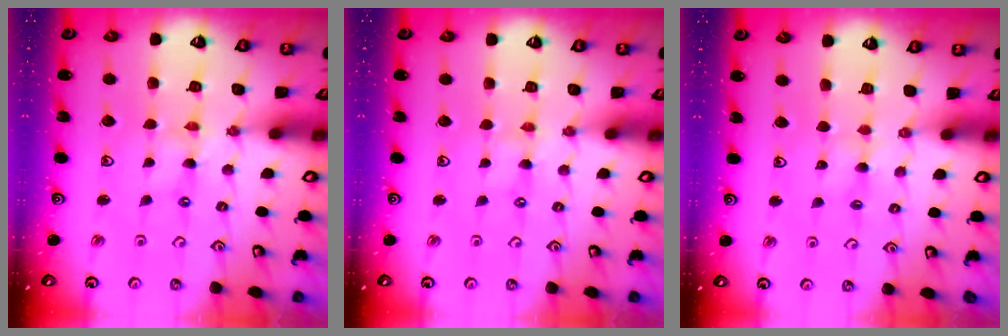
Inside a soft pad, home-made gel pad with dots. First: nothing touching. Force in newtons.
{"total": 1.2, "press": 1.2, "slide": 0.3}
{"total": 1.7, "press": 1.6, "slide": 0.4}